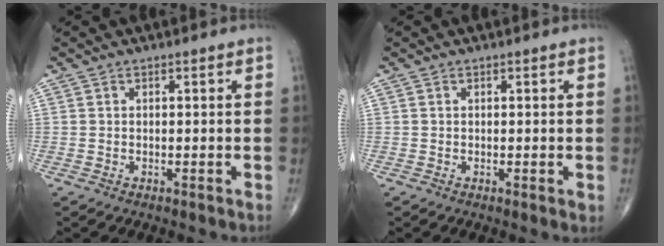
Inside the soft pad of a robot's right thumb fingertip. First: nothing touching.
{"total": 1.0, "force": [0.0, 0.3, 1.0], "torque": [-0.018, -0.005, 0.000]}